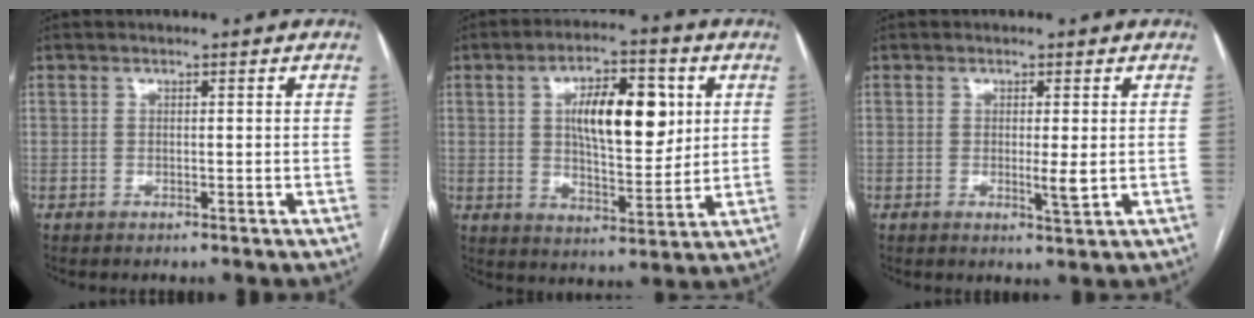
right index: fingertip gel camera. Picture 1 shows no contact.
{"total": 12.7, "force": [3.2, 4.8, 11.4], "torque": [-0.186, 0.013, 0.054]}
{"total": 2.6, "force": [-0.1, 0.1, 2.6], "torque": [-0.043, -0.007, 0.000]}